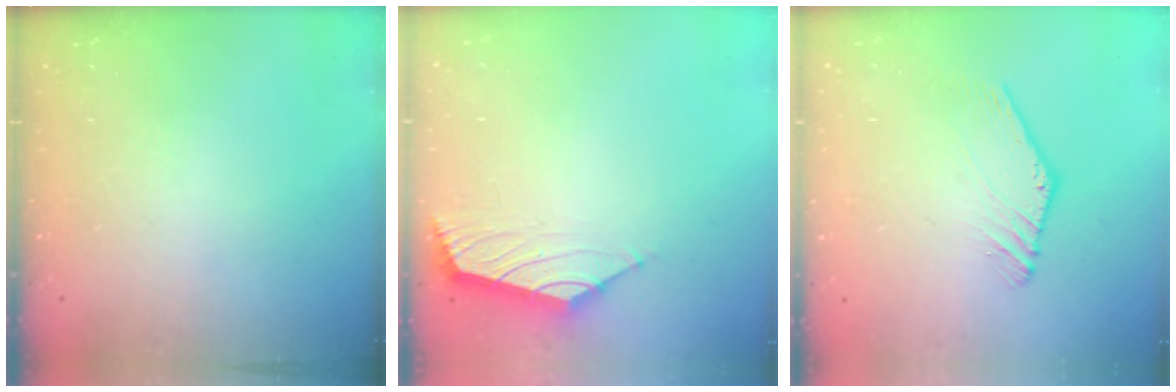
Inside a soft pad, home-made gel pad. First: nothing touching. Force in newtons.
{"total": 2.3, "press": 2.2, "slide": 0.6}
{"total": 1.5, "press": 1.5, "slide": 0.2}